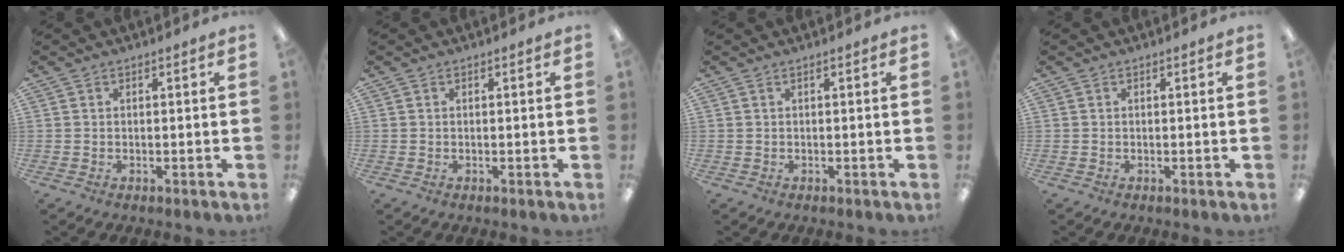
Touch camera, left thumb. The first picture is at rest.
{"total": 0.0}
{"total": 0.0}
{"total": 0.0}